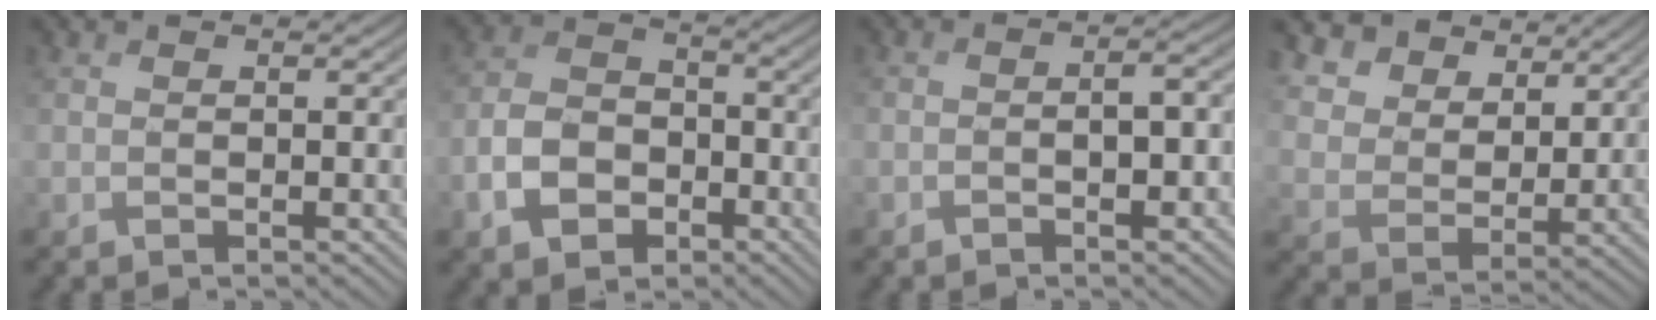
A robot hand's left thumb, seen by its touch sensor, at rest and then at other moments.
{"total": 6.8, "force": [-3.9, 4.8, 3.0], "torque": [-0.061, -0.003, -0.082]}
{"total": 3.8, "force": [-1.7, 1.5, 3.1], "torque": [-0.044, -0.001, -0.025]}
{"total": 9.4, "force": [6.4, 5.9, 3.7], "torque": [-0.117, -0.001, 0.127]}